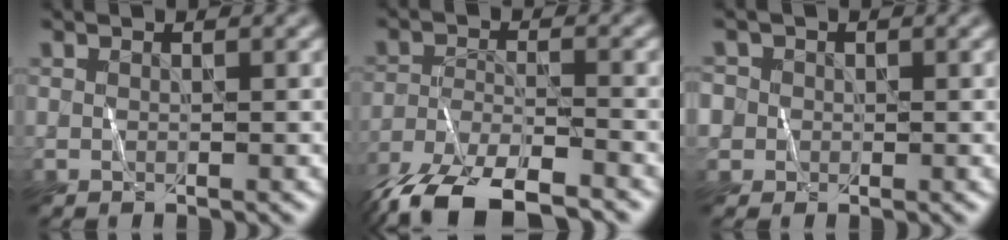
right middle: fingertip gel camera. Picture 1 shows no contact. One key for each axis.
{"total": 8.0, "fx": -6.8, "fy": 2.0, "fz": 3.9, "tx": -0.067, "ty": -0.003, "tz": -0.125}
{"total": 2.5, "fx": -0.3, "fy": 2.5, "fz": 0.2, "tx": 0.005, "ty": 0.012, "tz": -0.020}